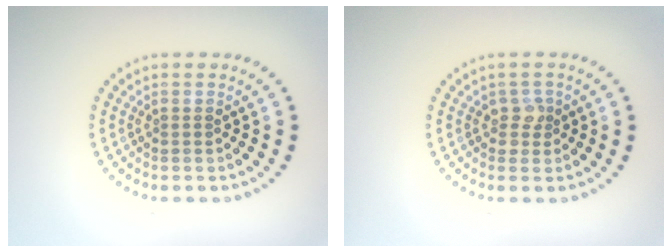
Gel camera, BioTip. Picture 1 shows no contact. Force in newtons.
{"total": 1.4, "press": 1.3, "slide": 0.5}